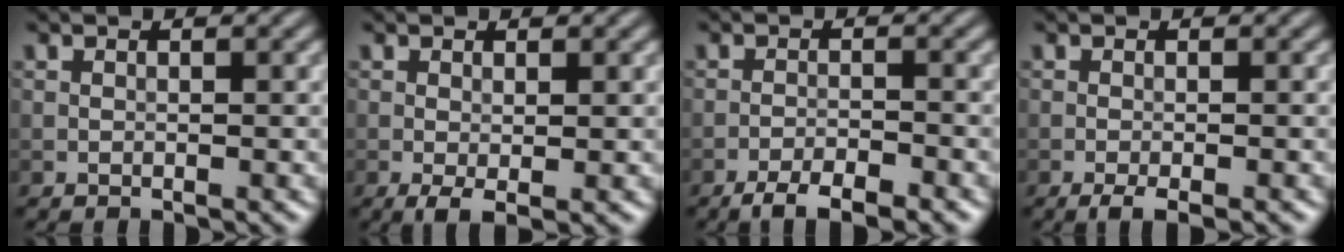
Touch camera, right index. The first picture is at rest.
{"total": 1.5, "force": [-0.3, 0.5, 1.4], "torque": [-0.028, -0.005, -0.005]}
{"total": 3.6, "force": [-2.7, 0.8, 2.2], "torque": [-0.041, 0.003, -0.049]}
{"total": 2.1, "force": [-1.2, 0.4, 1.7], "torque": [-0.028, 0.001, -0.023]}